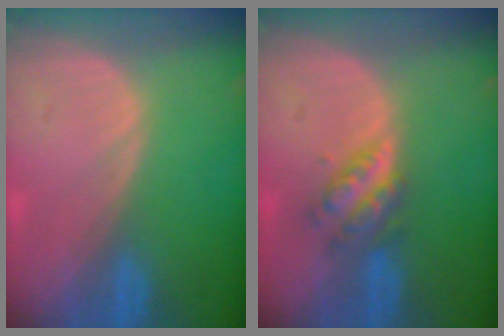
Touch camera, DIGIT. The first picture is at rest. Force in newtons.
{"total": 4.7, "press": 4.6, "slide": 1.2}